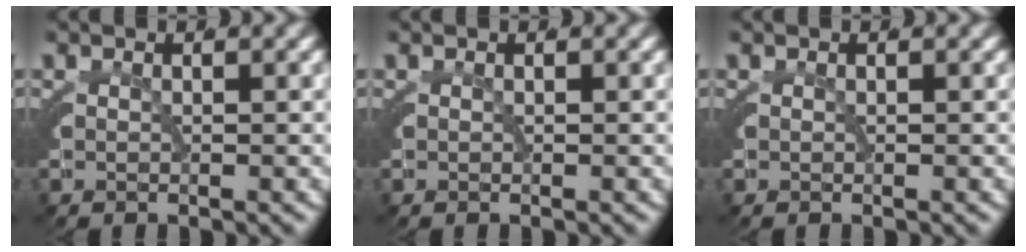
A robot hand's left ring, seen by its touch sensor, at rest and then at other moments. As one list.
[{"total": 0.0}, {"total": 0.0}]